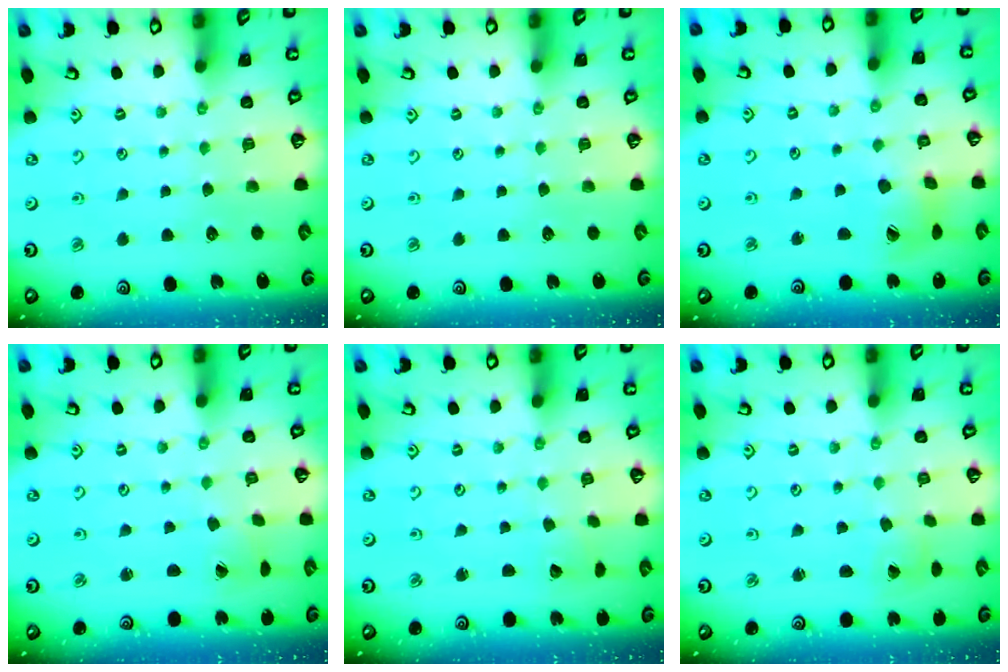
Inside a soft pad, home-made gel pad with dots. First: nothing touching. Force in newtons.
{"total": 0.0}
{"total": 7.6, "press": 7.6, "slide": 1.0}
{"total": 1.7, "press": 1.7, "slide": 0.1}
{"total": 1.2, "press": 1.2, "slide": 0.1}
{"total": 2.1, "press": 2.1, "slide": 0.1}